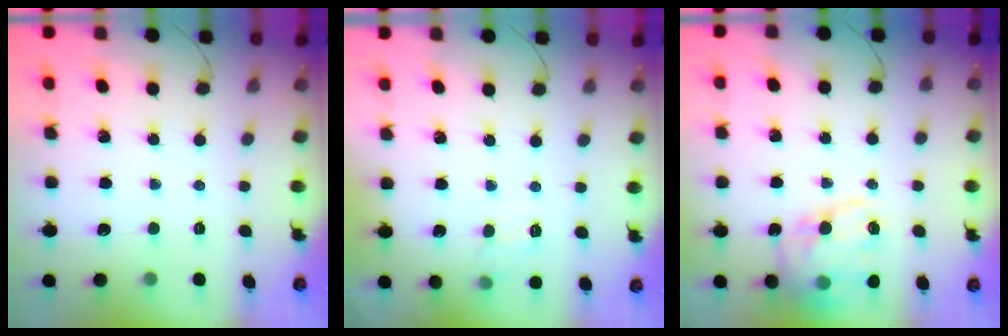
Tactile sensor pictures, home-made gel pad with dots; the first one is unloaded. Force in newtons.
{"total": 4.5, "press": 4.2, "slide": 1.7}
{"total": 17.7, "press": 17.3, "slide": 3.9}